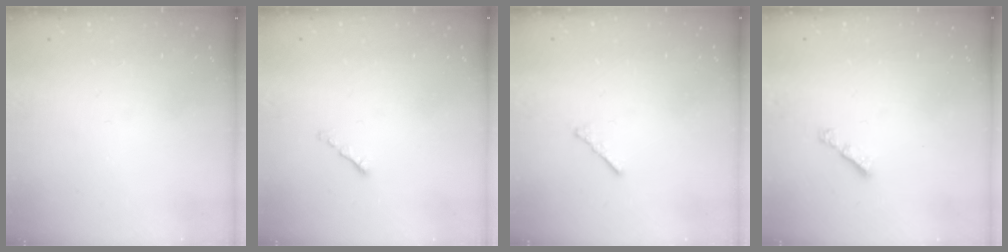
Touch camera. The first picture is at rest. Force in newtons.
{"total": 0.8, "press": 0.6, "slide": 0.4}
{"total": 1.7, "press": 1.6, "slide": 0.5}
{"total": 2.8, "press": 2.8, "slide": 0.7}